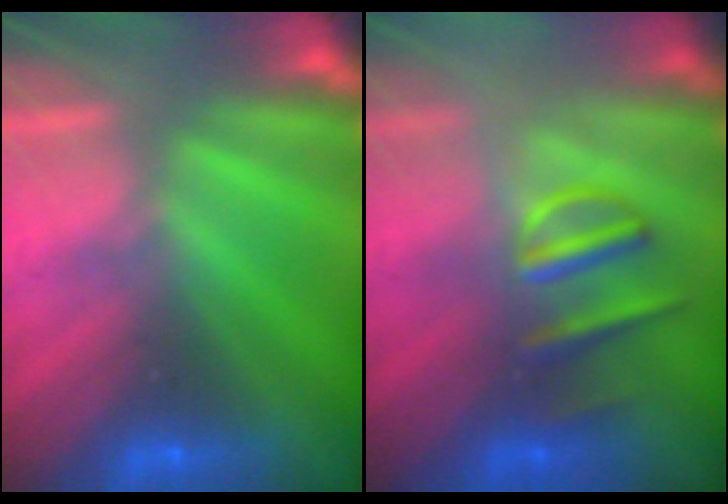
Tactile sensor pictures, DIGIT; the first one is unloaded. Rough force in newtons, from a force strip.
{"total": 3.1}